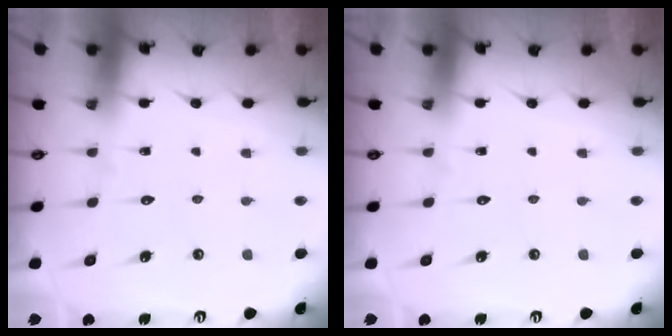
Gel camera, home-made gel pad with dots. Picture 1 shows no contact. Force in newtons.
{"total": 0.0}